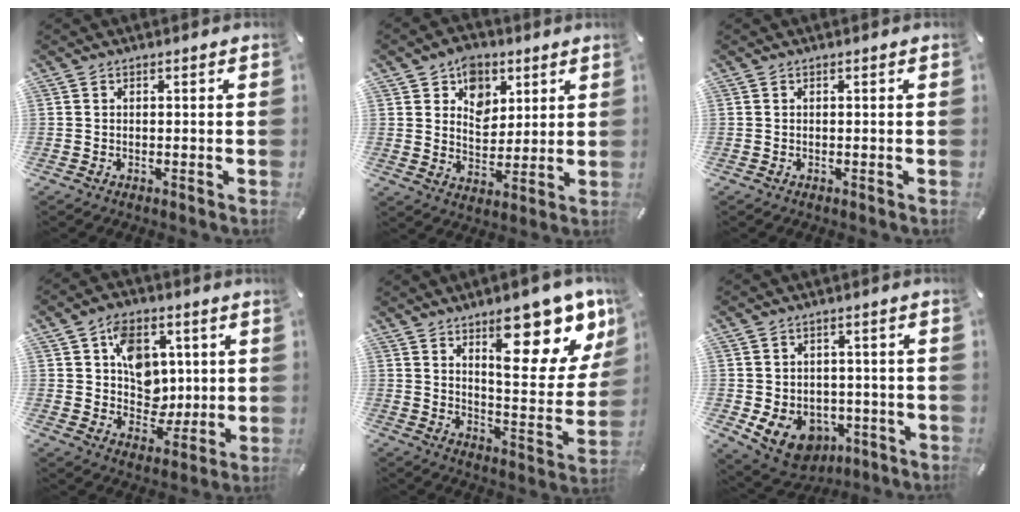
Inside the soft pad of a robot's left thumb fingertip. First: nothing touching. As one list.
[{"total": 8.5, "force": [4.0, 6.9, 2.9], "torque": [-0.034, -0.019, 0.072]}, {"total": 0.0}, {"total": 11.2, "force": [3.0, 9.4, 5.3], "torque": [-0.075, -0.004, 0.058]}, {"total": 19.9, "force": [12.3, 7.4, 13.8], "torque": [-0.171, -0.092, 0.197]}, {"total": 10.1, "force": [-3.8, 7.9, 4.9], "torque": [-0.086, 0.015, -0.063]}]